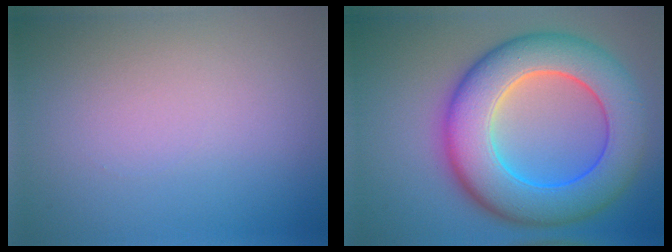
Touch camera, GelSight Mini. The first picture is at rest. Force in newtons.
{"total": 11.3, "press": 11.3, "slide": 0.1}